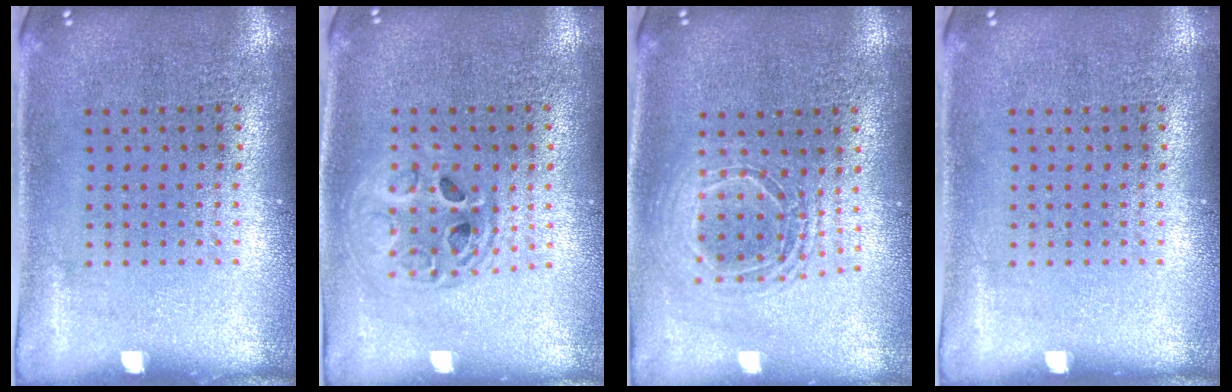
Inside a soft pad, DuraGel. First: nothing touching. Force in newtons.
{"total": 1.4, "press": 1.2, "slide": 0.7}
{"total": 1.5, "press": 1.3, "slide": 0.8}
{"total": 0.0}